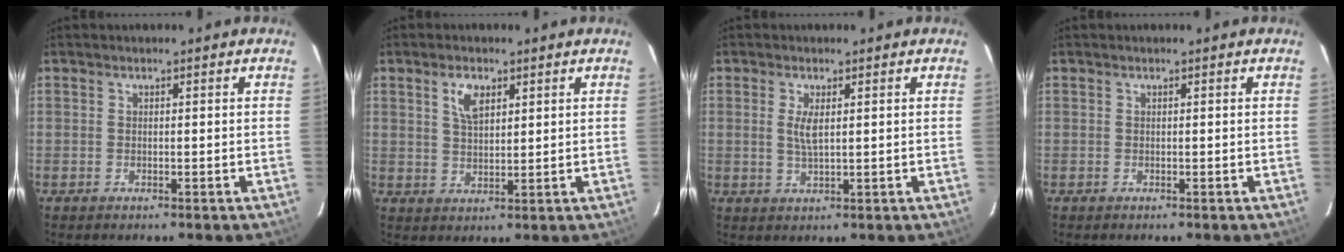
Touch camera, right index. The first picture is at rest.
{"total": 4.7, "force": [2.3, 2.3, 3.3], "torque": [-0.060, 0.007, 0.045]}
{"total": 3.2, "force": [0.7, 0.9, 3.0], "torque": [-0.059, -0.004, 0.014]}
{"total": 0.0}